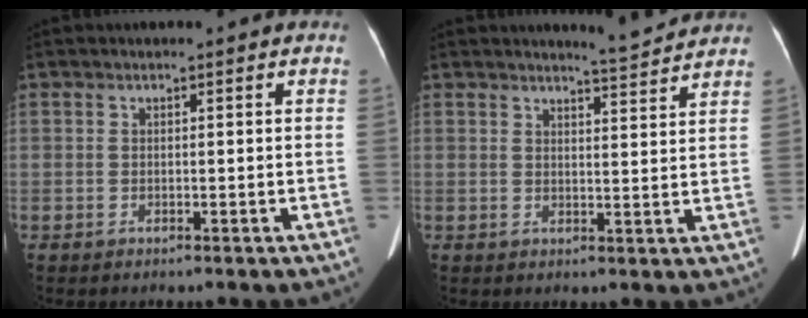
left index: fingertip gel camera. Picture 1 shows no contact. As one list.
[{"total": 4.2, "force": [4.1, -0.5, 0.5], "torque": [-0.021, -0.012, 0.054]}]